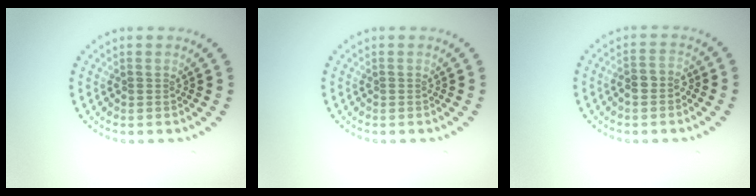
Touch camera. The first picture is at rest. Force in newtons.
{"total": 0.0}
{"total": 1.9, "press": 1.8, "slide": 0.8}